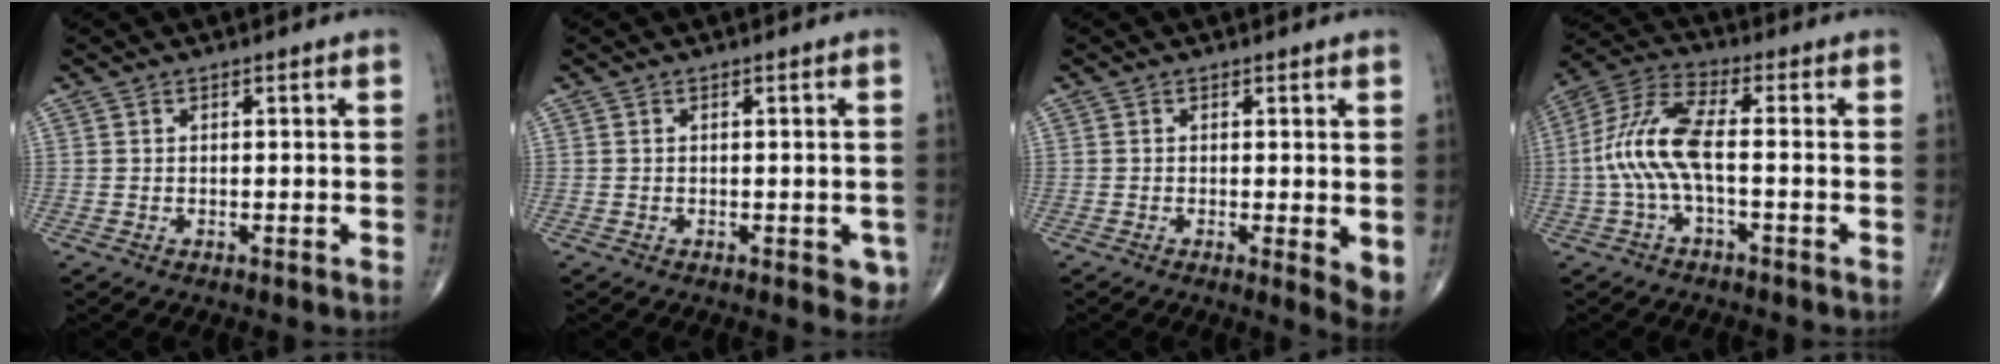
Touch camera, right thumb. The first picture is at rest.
{"total": 2.8, "force": [-0.9, 1.4, 2.2], "torque": [-0.004, 0.000, -0.009]}
{"total": 3.8, "force": [-0.1, 0.9, 3.7], "torque": [-0.053, -0.012, -0.005]}
{"total": 10.9, "force": [-1.3, 3.6, 10.2], "torque": [-0.240, 0.038, -0.030]}